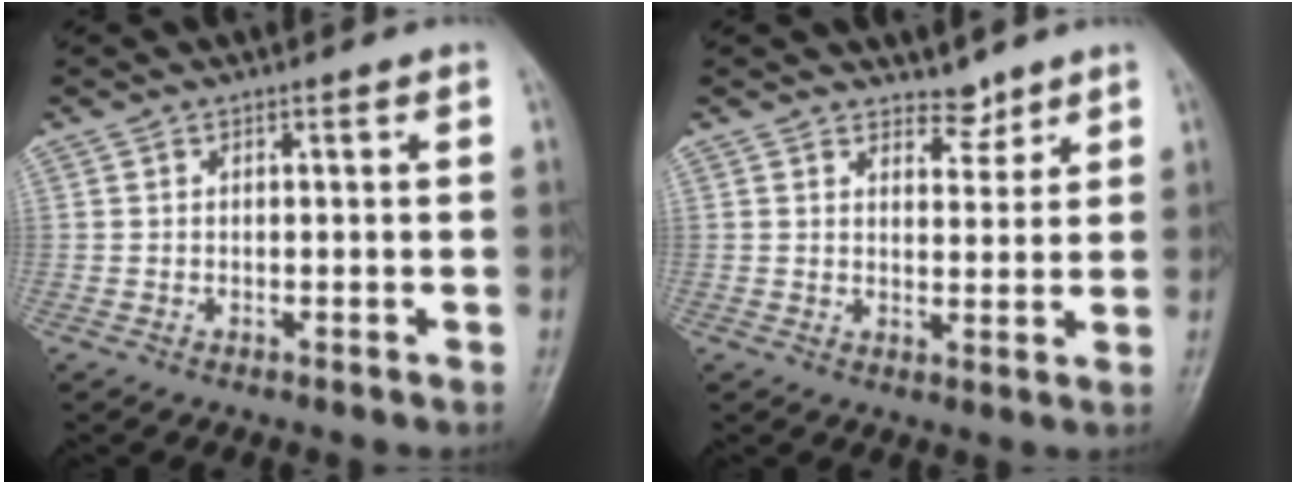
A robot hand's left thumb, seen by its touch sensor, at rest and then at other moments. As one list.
[{"total": 3.5, "force": [3.0, 1.7, 0.6], "torque": [0.015, -0.023, 0.047]}]